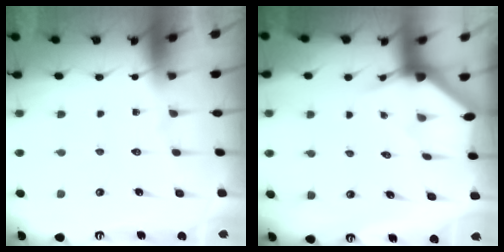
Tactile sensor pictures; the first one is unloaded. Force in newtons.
{"total": 2.3, "press": 2.3, "slide": 0.1}